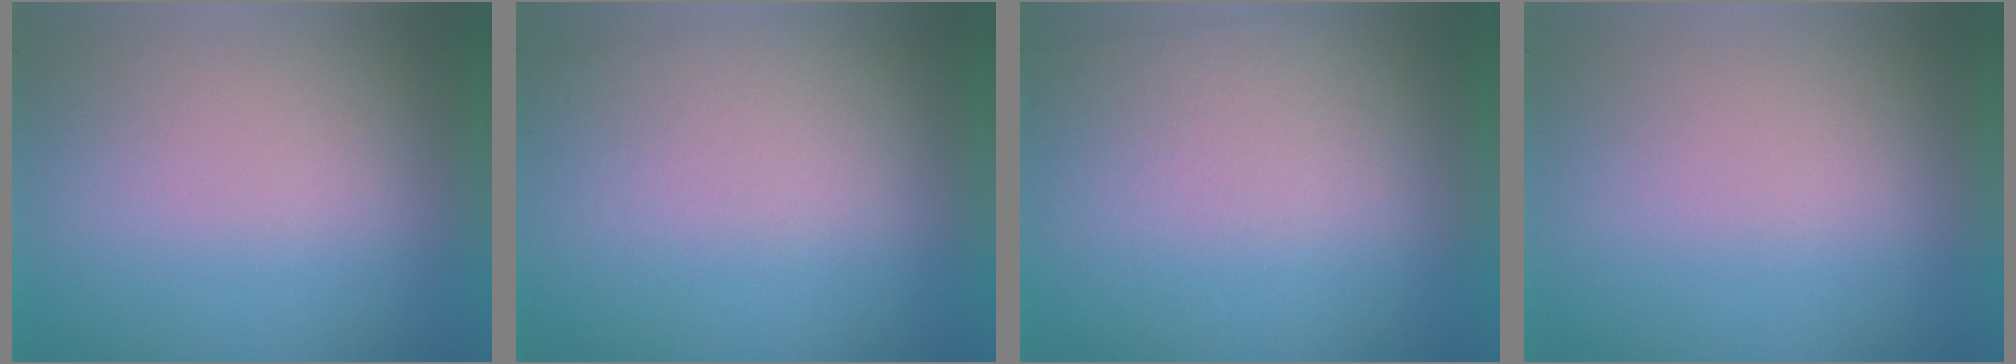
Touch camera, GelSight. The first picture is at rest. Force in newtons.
{"total": 2.3}
{"total": 2.8}
{"total": 0.0}